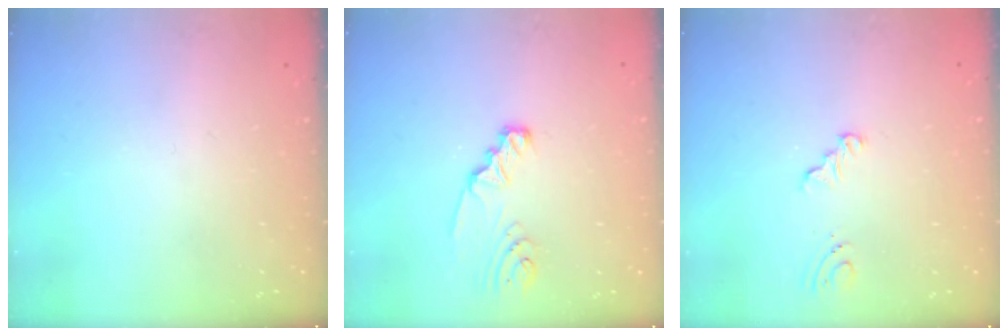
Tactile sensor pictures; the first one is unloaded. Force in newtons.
{"total": 3.0, "press": 3.0, "slide": 0.3}
{"total": 4.3, "press": 1.4, "slide": 4.1}